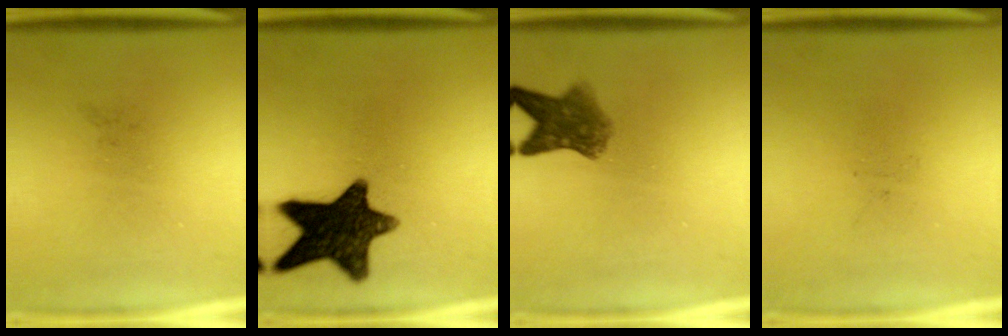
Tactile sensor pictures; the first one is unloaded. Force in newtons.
{"total": 14.6}
{"total": 5.8}
{"total": 0.0}